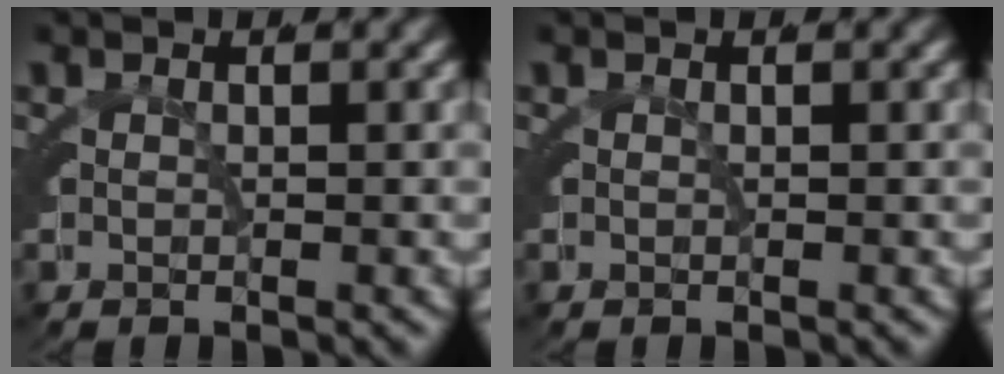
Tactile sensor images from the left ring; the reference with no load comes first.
{"total": 0.0}